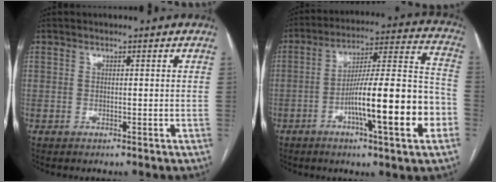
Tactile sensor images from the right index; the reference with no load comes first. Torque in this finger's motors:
{"motor_torque": [2.14, 0.00, 1.05, 0.21]}